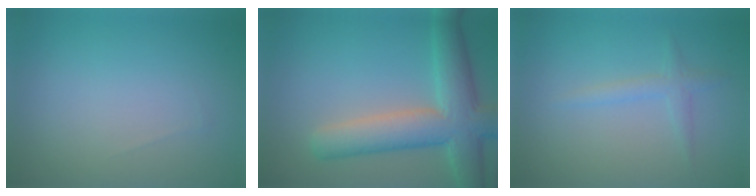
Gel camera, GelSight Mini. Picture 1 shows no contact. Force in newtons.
{"total": 7.7, "press": 7.7, "slide": 0.4}
{"total": 1.5, "press": 1.5, "slide": 0.1}